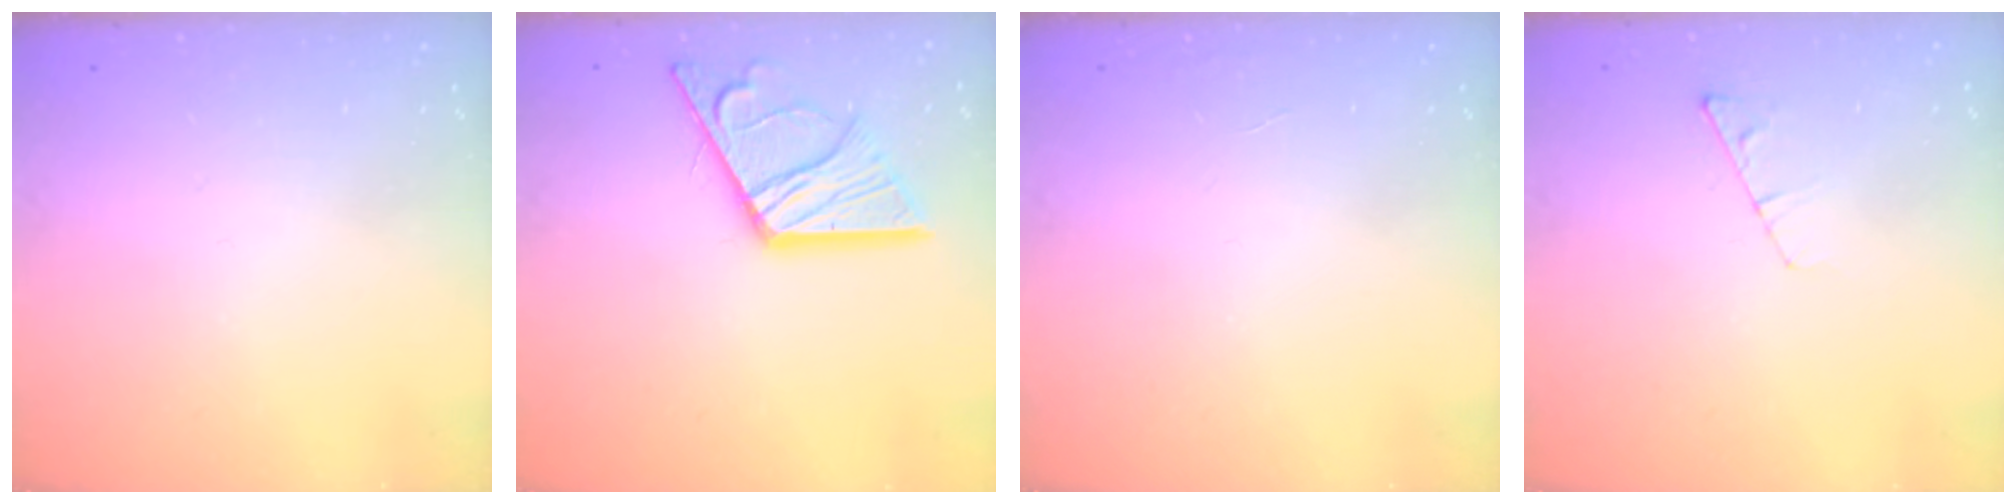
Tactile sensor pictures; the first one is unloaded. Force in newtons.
{"total": 15.9, "press": 15.8, "slide": 1.6}
{"total": 0.0}
{"total": 3.9, "press": 3.9, "slide": 0.5}